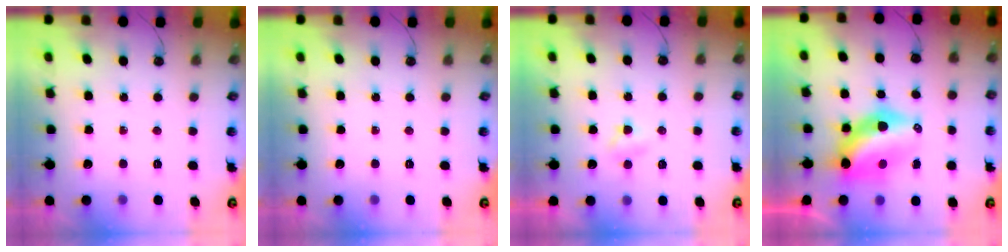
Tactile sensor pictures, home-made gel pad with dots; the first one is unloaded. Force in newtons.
{"total": 0.0}
{"total": 2.0, "press": 2.0, "slide": 0.3}
{"total": 10.5, "press": 10.3, "slide": 1.9}